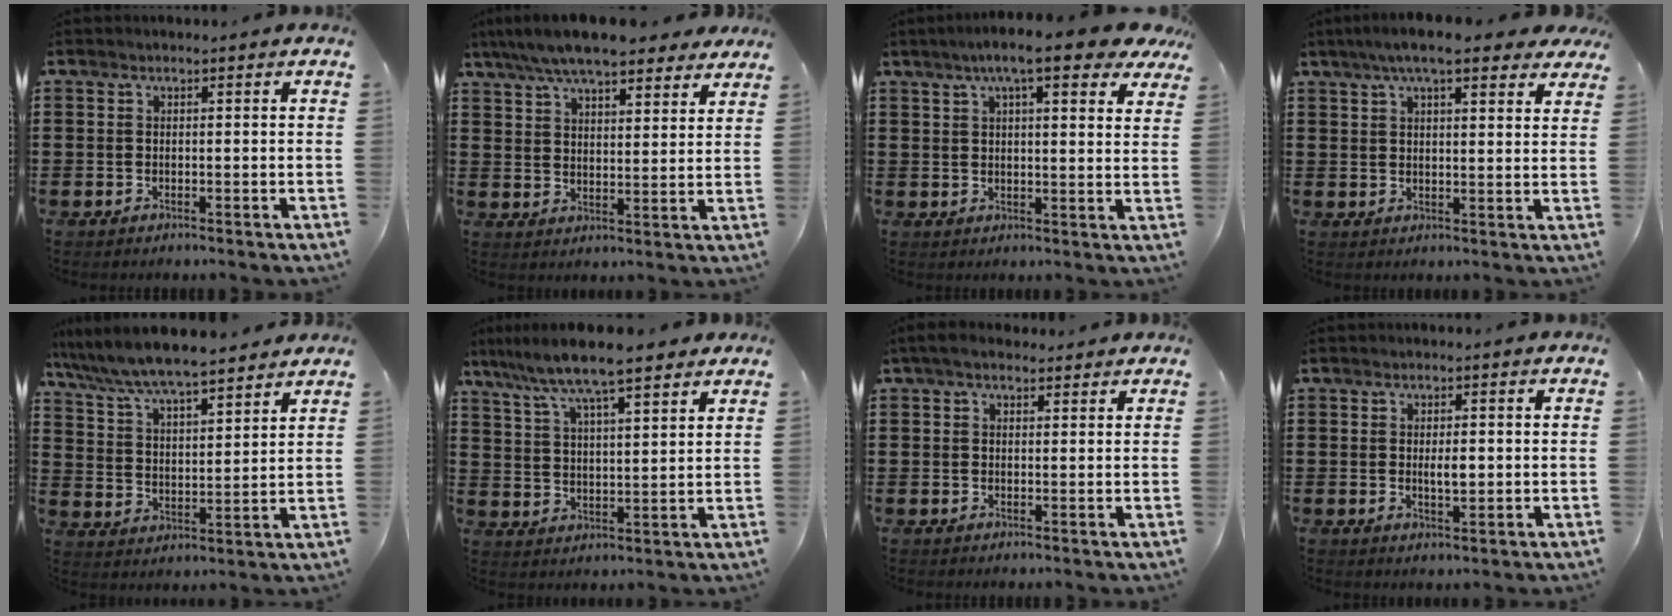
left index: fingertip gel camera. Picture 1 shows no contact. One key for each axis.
{"total": 8.2, "fx": 7.4, "fy": 1.4, "fz": 3.4, "tx": -0.091, "ty": -0.018, "tz": 0.135}
{"total": 8.2, "fx": 5.9, "fy": 1.2, "fz": 5.6, "tx": -0.099, "ty": -0.009, "tz": 0.100}
{"total": 7.5, "fx": 5.7, "fy": 1.3, "fz": 4.6, "tx": -0.095, "ty": -0.003, "tz": 0.102}
{"total": 7.2, "fx": 6.7, "fy": 0.4, "fz": 2.6, "tx": -0.079, "ty": -0.037, "tz": 0.116}
{"total": 8.4, "fx": 6.9, "fy": 0.9, "fz": 4.7, "tx": -0.114, "ty": -0.021, "tz": 0.121}
{"total": 2.7, "fx": 2.0, "fy": 1.2, "fz": 1.5, "tx": -0.033, "ty": 0.006, "tz": 0.037}
{"total": 2.8, "fx": 0.2, "fy": 0.9, "fz": 2.6, "tx": -0.042, "ty": -0.003, "tz": 0.000}